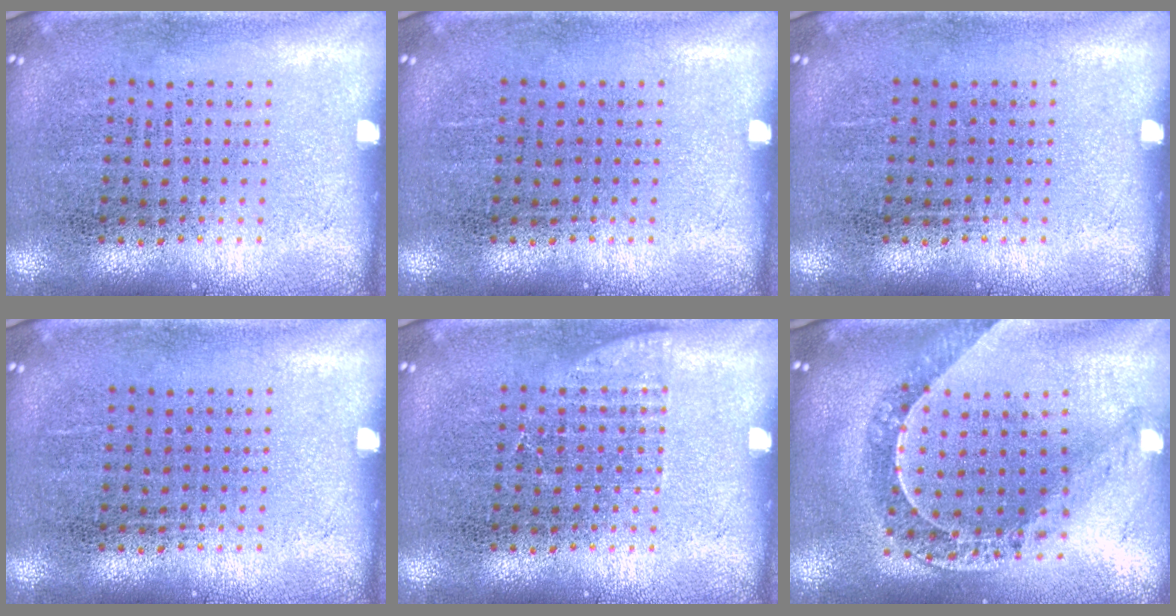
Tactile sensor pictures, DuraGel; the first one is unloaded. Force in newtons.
{"total": 0.0}
{"total": 0.0}
{"total": 0.0}
{"total": 1.1, "press": 1.1, "slide": 0.2}
{"total": 1.1, "press": 1.0, "slide": 0.2}